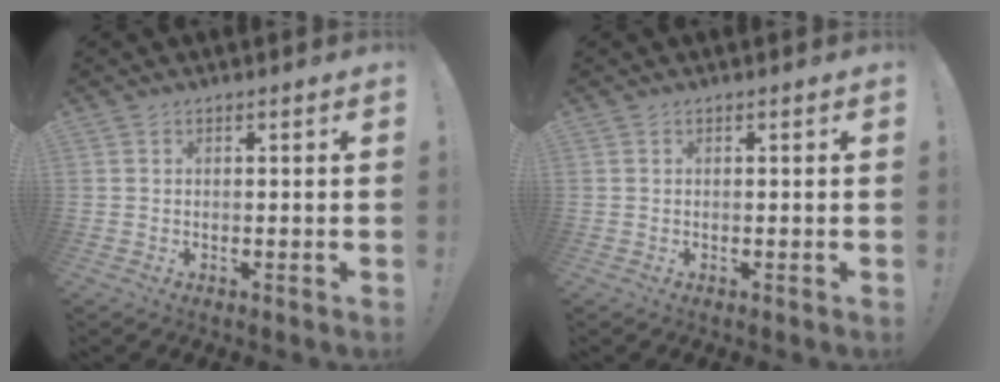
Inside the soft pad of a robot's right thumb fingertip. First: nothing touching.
{"total": 0.0}